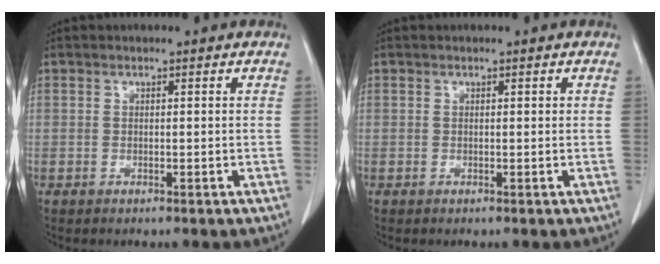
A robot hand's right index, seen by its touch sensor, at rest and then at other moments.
{"total": 0.0}